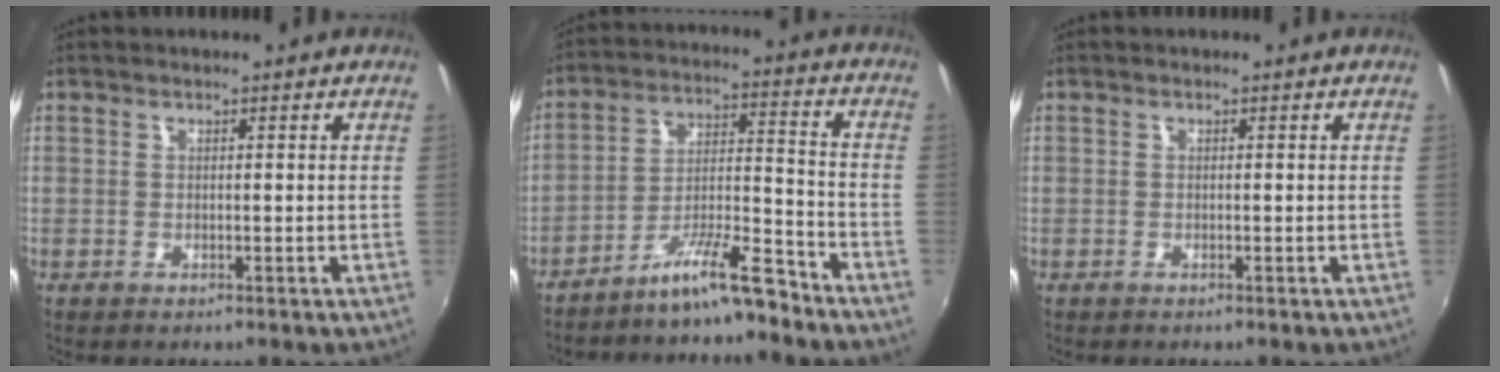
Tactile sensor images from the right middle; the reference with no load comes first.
{"total": 9.2, "force": [-7.7, 0.6, 4.9], "torque": [-0.095, 0.016, -0.137]}
{"total": 0.0}